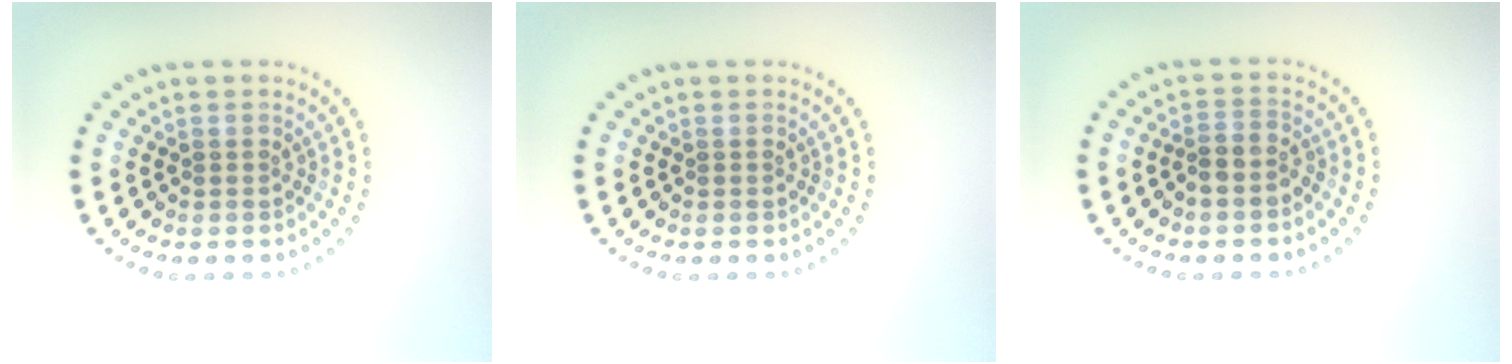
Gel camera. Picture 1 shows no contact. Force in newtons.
{"total": 0.0}
{"total": 2.2, "press": 1.8, "slide": 1.2}